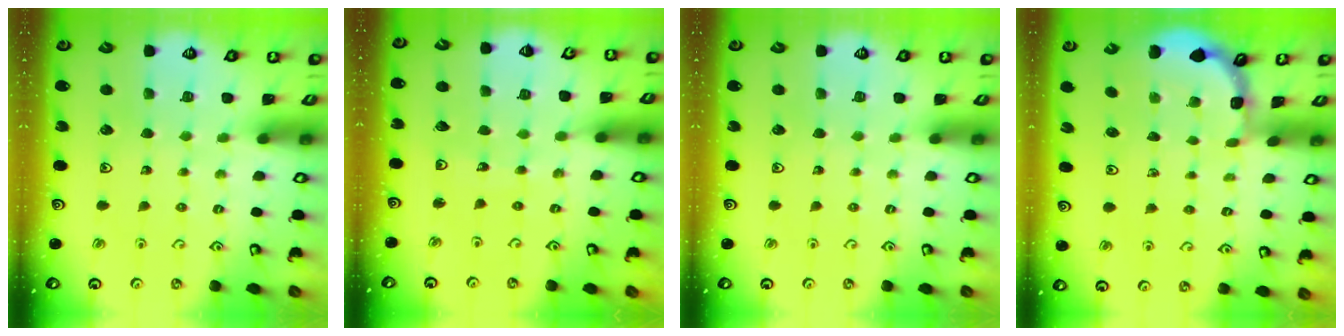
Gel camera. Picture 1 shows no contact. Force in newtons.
{"total": 5.9, "press": 5.9, "slide": 0.5}
{"total": 0.0}
{"total": 1.6, "press": 1.6, "slide": 0.1}